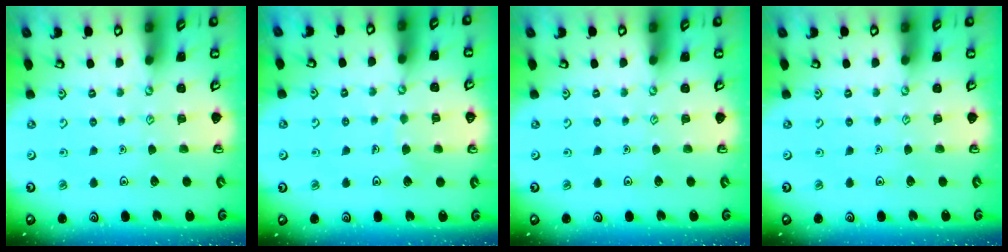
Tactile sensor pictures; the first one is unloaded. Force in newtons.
{"total": 3.4, "press": 3.4, "slide": 0.0}
{"total": 0.0}
{"total": 0.0}